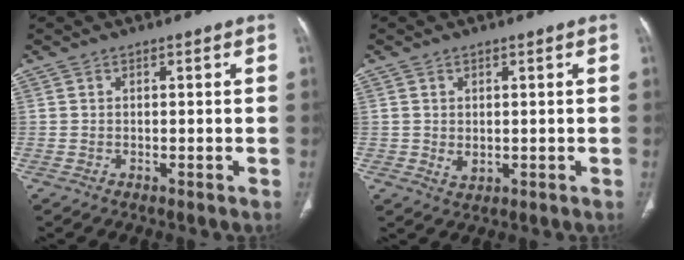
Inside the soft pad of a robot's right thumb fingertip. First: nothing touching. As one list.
[{"total": 1.9, "force": [0.2, 1.6, 1.0], "torque": [-0.012, -0.004, 0.009]}]